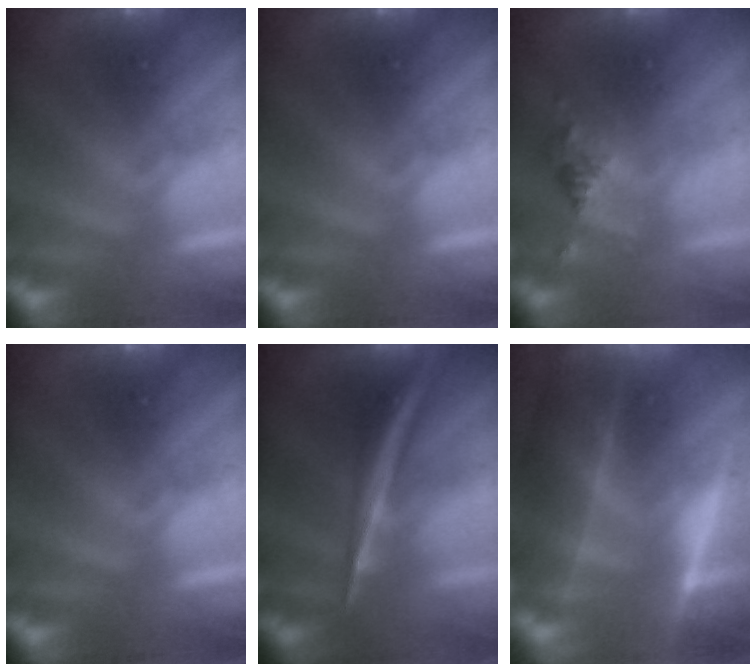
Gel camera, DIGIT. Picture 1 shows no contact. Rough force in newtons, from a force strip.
{"total": 0.0}
{"total": 2.4}
{"total": 0.0}
{"total": 2.6}
{"total": 6.1}